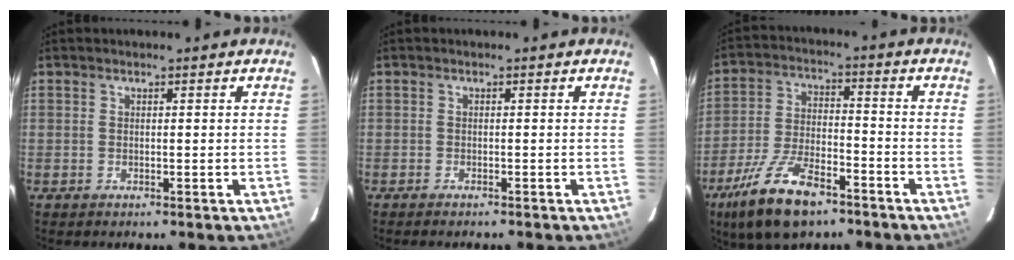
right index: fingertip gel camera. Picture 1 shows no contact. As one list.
[{"total": 1.8, "force": [-1.7, 0.3, 0.6], "torque": [-0.017, -0.007, -0.030]}, {"total": 14.6, "force": [-9.8, 5.6, 9.3], "torque": [-0.204, -0.022, -0.176]}]